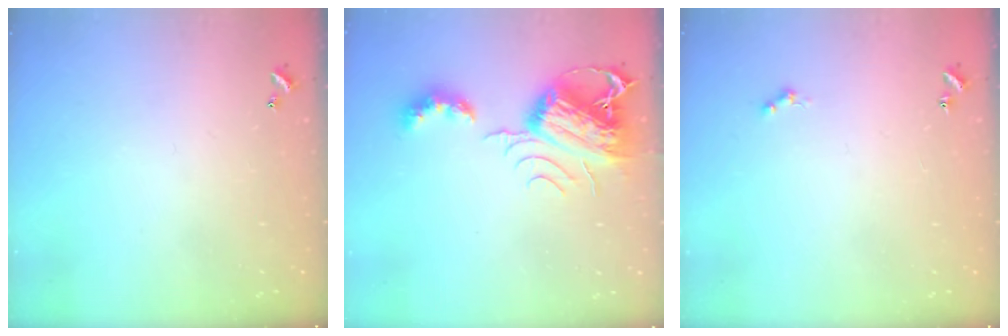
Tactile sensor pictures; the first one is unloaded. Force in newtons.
{"total": 9.8, "press": 9.7, "slide": 1.0}
{"total": 0.8, "press": 0.6, "slide": 0.4}